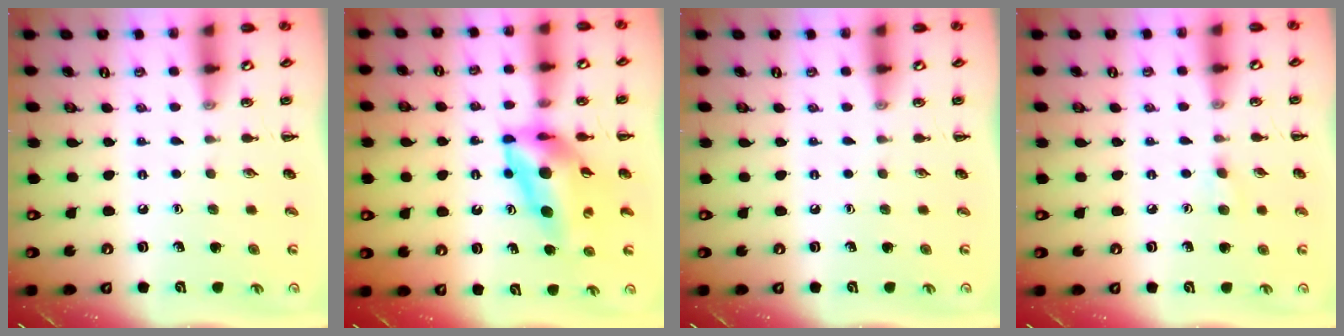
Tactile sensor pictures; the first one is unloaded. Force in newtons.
{"total": 11.7, "press": 11.0, "slide": 3.8}
{"total": 0.0}
{"total": 4.7, "press": 4.3, "slide": 1.7}